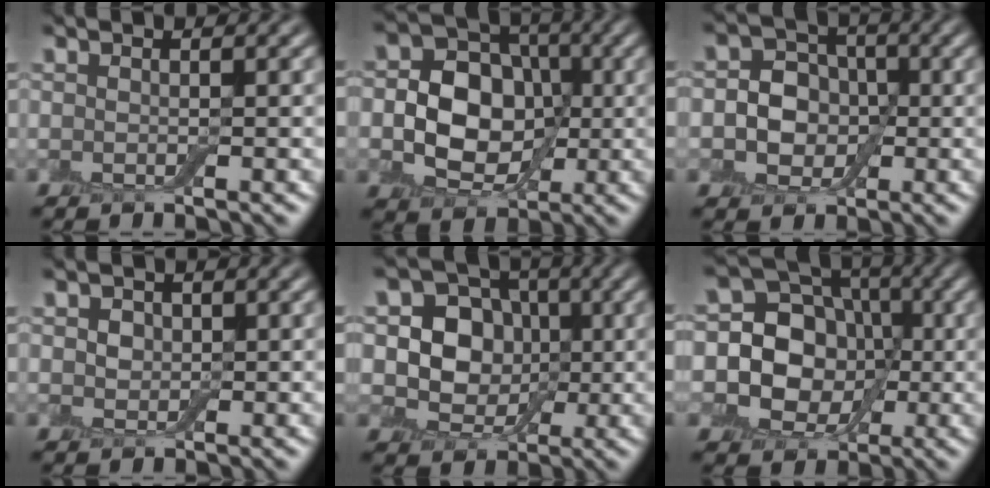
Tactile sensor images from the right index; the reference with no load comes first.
{"total": 7.8, "force": [-0.4, 6.2, 4.8], "torque": [-0.069, 0.000, -0.022]}
{"total": 5.1, "force": [-0.4, 4.2, 2.8], "torque": [-0.027, 0.000, -0.025]}
{"total": 1.4, "force": [0.4, 1.2, 0.6], "torque": [-0.011, 0.000, 0.003]}
{"total": 6.7, "force": [0.7, 5.8, 3.4], "torque": [-0.045, 0.001, -0.006]}
{"total": 13.3, "force": [0.1, 11.6, 6.4], "torque": [-0.125, 0.046, -0.031]}